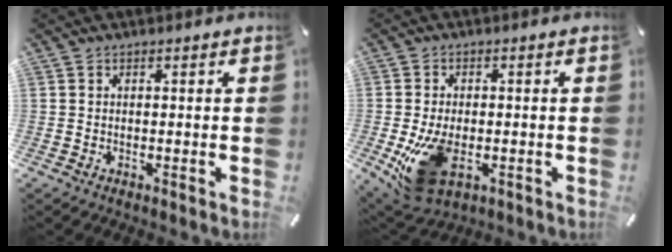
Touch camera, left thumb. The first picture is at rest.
{"total": 11.6, "force": [-2.5, 7.2, 8.8], "torque": [-0.181, -0.011, -0.042]}